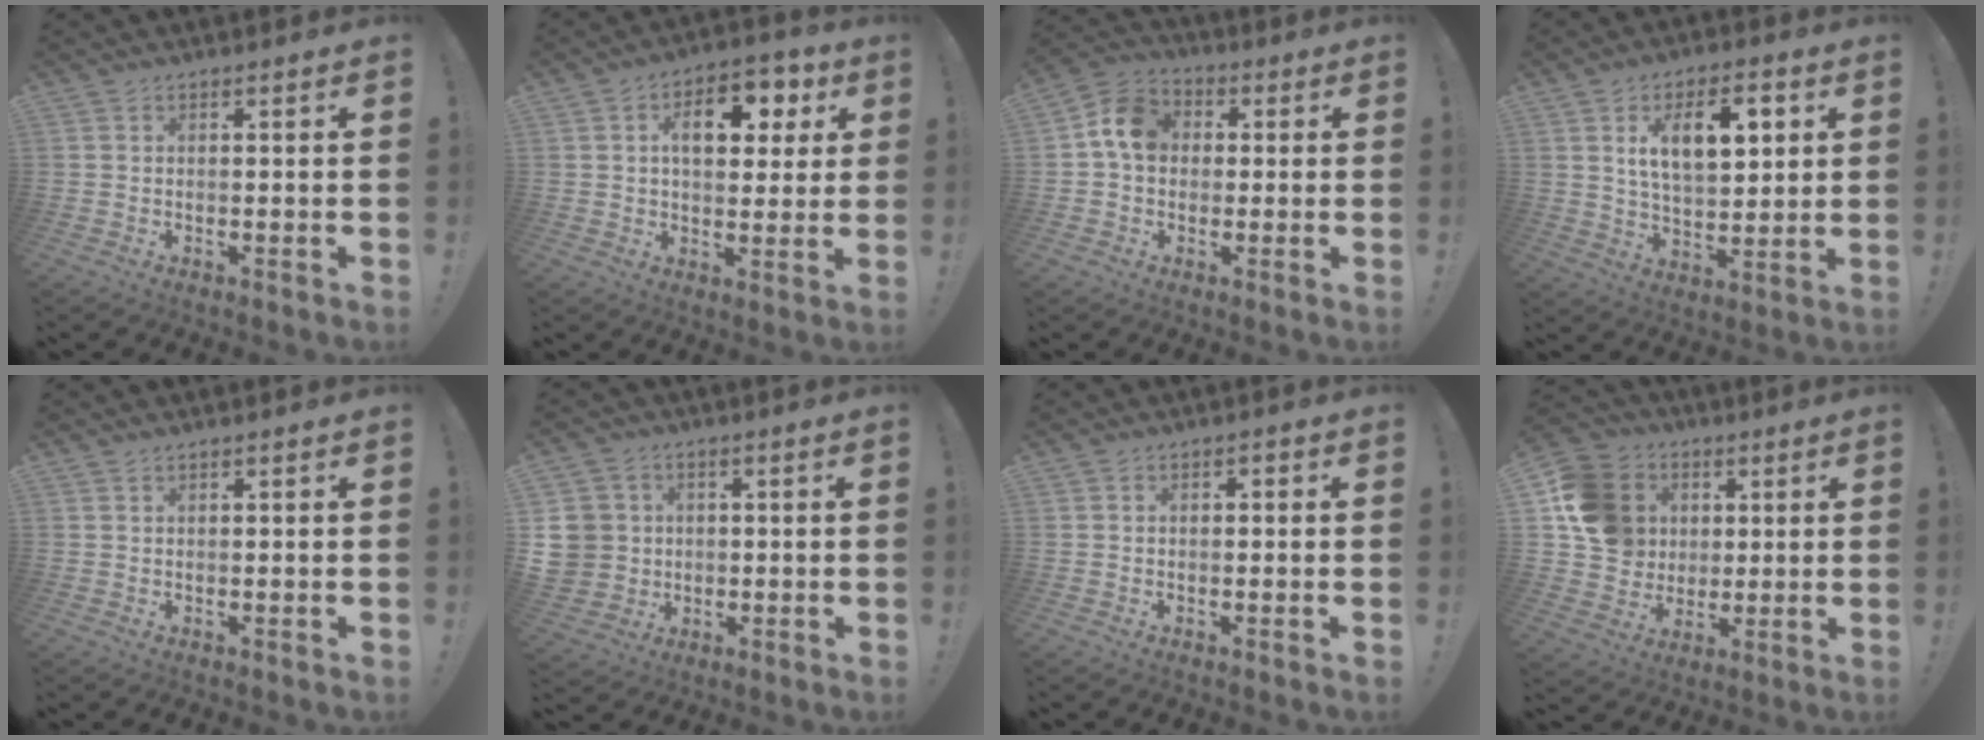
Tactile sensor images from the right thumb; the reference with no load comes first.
{"total": 12.3, "force": [4.0, 7.4, 9.0], "torque": [-0.122, -0.003, 0.067]}
{"total": 10.6, "force": [1.4, 8.6, 5.9], "torque": [-0.084, 0.018, 0.032]}
{"total": 13.3, "force": [5.0, 6.7, 10.3], "torque": [-0.153, -0.002, 0.083]}
{"total": 0.6, "force": [0.5, -0.2, 0.2], "torque": [-0.008, 0.001, 0.011]}
{"total": 9.3, "force": [0.6, 8.9, 2.8], "torque": [-0.059, -0.001, 0.017]}
{"total": 1.0, "force": [-0.4, 0.8, 0.5], "torque": [-0.005, 0.002, -0.009]}
{"total": 16.0, "force": [3.4, 14.1, 6.7], "torque": [-0.099, 0.000, 0.083]}